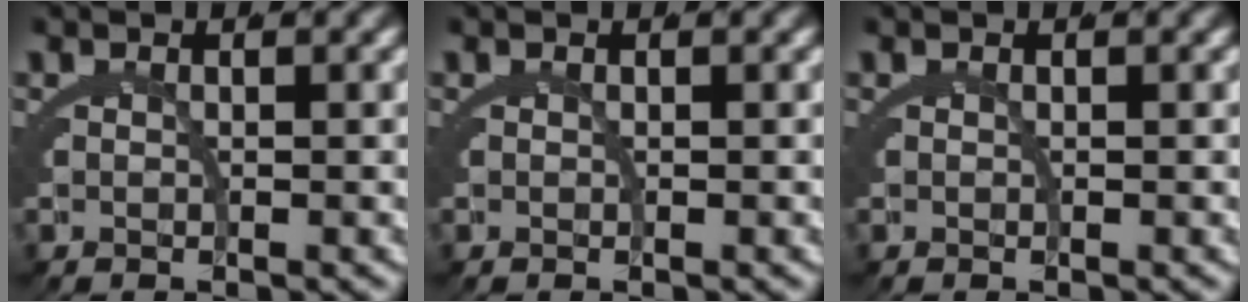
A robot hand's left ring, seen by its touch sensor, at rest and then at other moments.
{"total": 0.0}
{"total": 0.0}